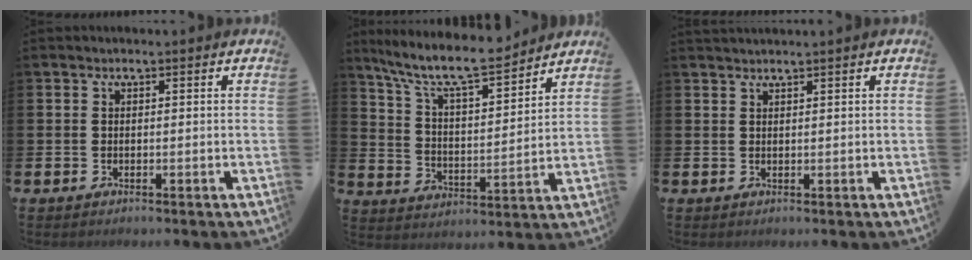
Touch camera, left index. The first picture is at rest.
{"total": 10.2, "force": [9.2, 1.7, 4.1], "torque": [-0.105, -0.057, 0.159]}
{"total": 0.9, "force": [0.9, -0.2, 0.1], "torque": [-0.009, 0.003, 0.019]}